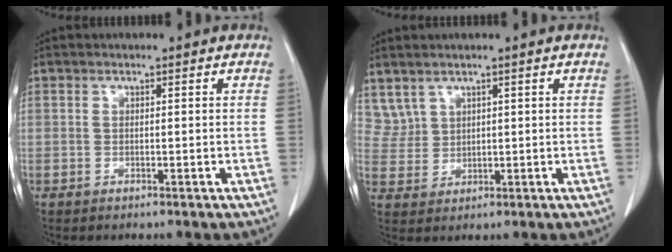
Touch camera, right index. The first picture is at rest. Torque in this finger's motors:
{"motor_torque": [-0.19, 0.54, 0.00, 0.00]}